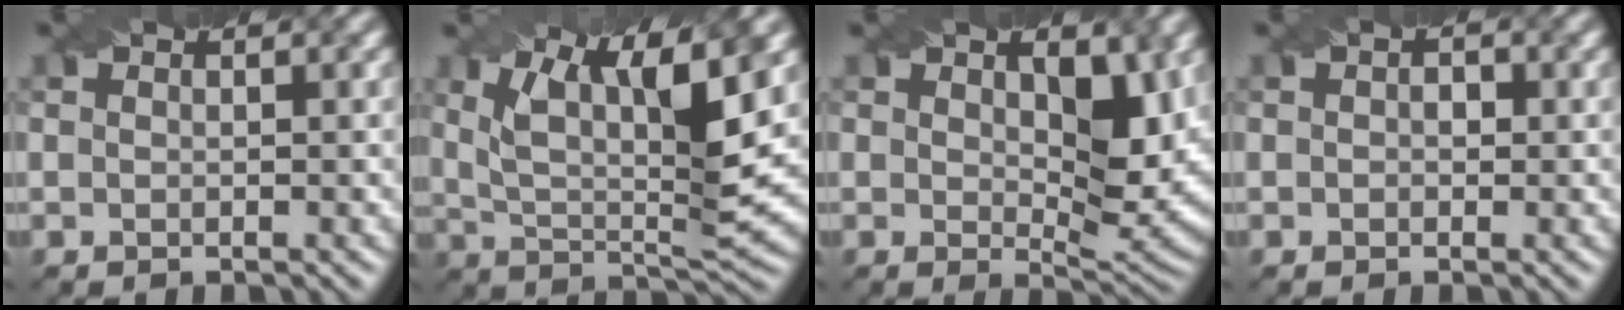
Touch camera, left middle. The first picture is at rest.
{"total": 9.6, "force": [3.5, 3.1, 8.4], "torque": [-0.156, -0.004, 0.064]}
{"total": 6.2, "force": [1.5, 2.9, 5.2], "torque": [-0.082, -0.016, 0.031]}
{"total": 1.0, "force": [0.1, 0.7, 0.7], "torque": [-0.012, 0.000, -0.004]}